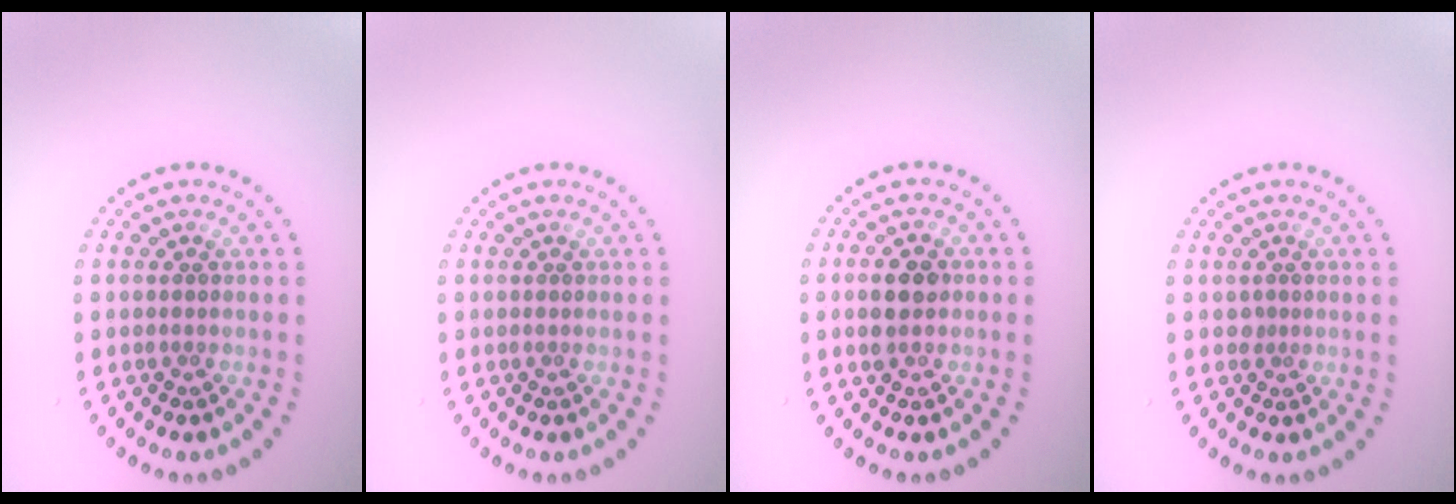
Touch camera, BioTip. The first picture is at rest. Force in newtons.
{"total": 0.0}
{"total": 2.9, "press": 2.9, "slide": 0.2}
{"total": 0.6, "press": 0.4, "slide": 0.4}